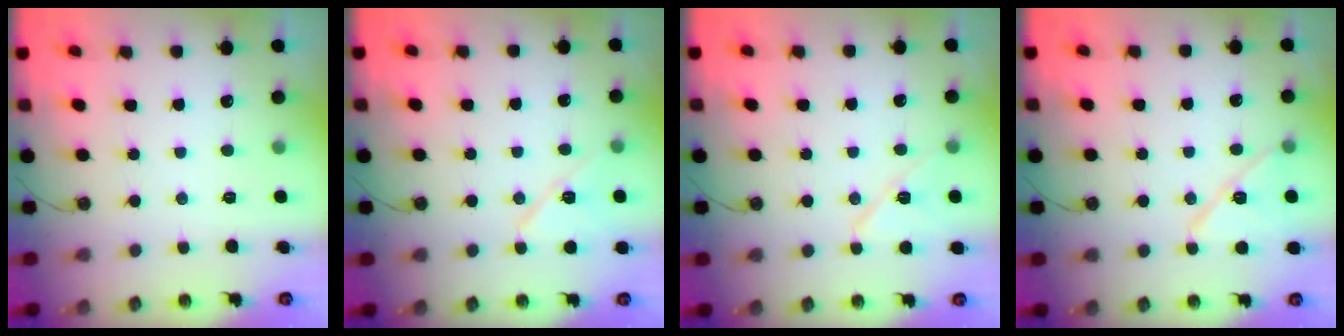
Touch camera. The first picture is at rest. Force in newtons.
{"total": 8.6, "press": 7.3, "slide": 4.6}
{"total": 9.4, "press": 9.3, "slide": 1.1}
{"total": 11.6, "press": 11.5, "slide": 1.5}